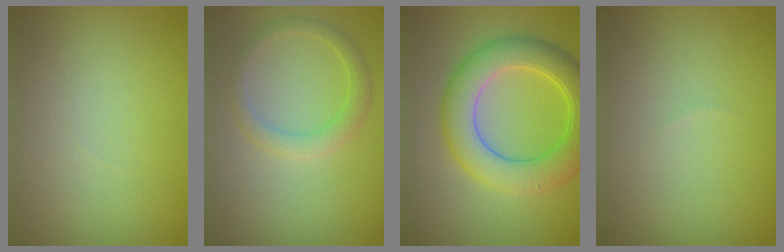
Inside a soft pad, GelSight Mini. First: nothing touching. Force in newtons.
{"total": 2.1, "press": 2.1, "slide": 0.2}
{"total": 6.6, "press": 6.6, "slide": 0.2}
{"total": 0.0}